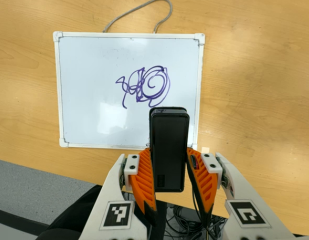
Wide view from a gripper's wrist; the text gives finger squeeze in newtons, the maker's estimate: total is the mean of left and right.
{"total": 4.0, "left": 2.4, "right": 5.5}